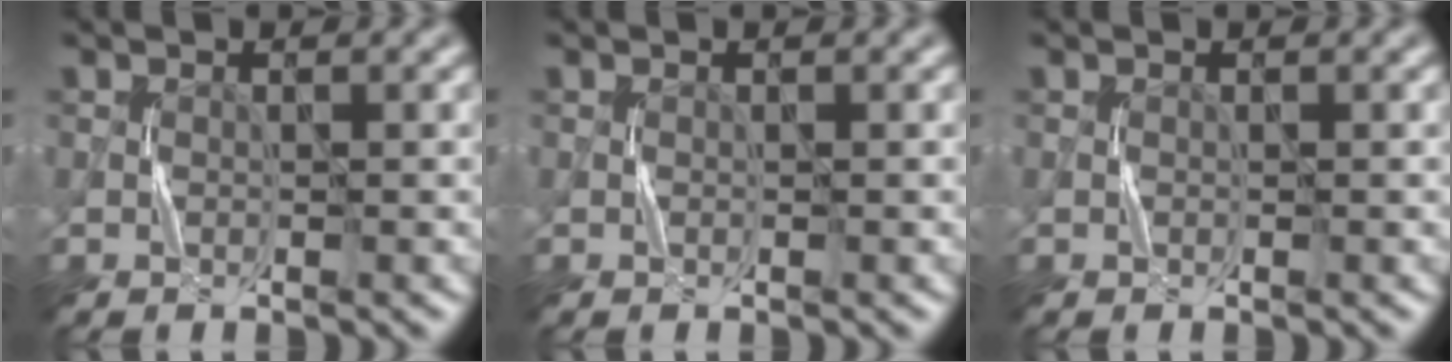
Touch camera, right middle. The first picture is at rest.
{"total": 0.0}
{"total": 0.0}